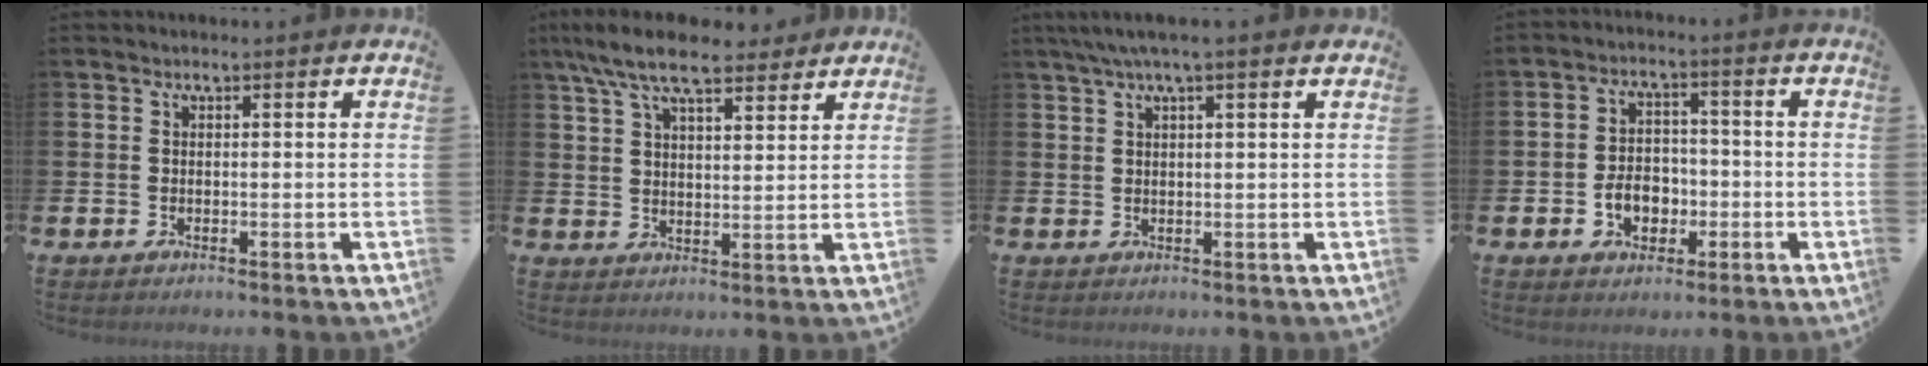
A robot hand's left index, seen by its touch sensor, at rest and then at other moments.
{"total": 8.7, "force": [7.4, 2.3, 3.8], "torque": [-0.090, -0.023, 0.136]}
{"total": 3.2, "force": [2.3, 0.1, 2.3], "torque": [-0.051, 0.005, 0.042]}
{"total": 4.8, "force": [-1.6, 3.6, 2.7], "torque": [-0.034, 0.001, -0.038]}